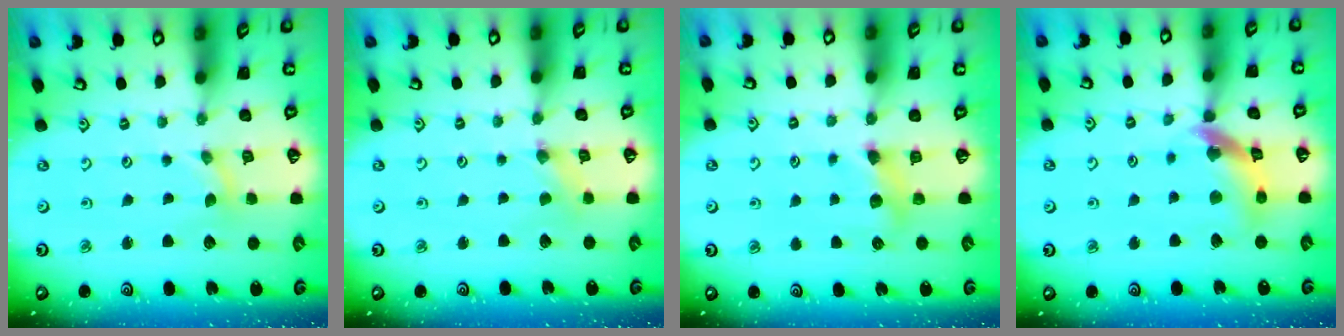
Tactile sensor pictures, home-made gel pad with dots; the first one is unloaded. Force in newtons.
{"total": 0.0}
{"total": 5.8, "press": 5.8, "slide": 0.1}
{"total": 13.5, "press": 13.4, "slide": 1.6}